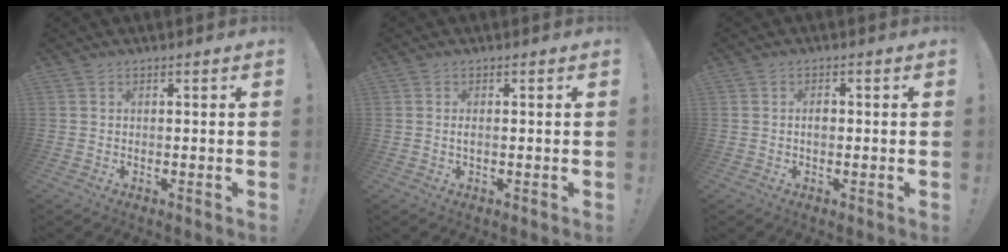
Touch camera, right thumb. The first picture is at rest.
{"total": 1.0, "force": [-0.2, 0.3, 0.9], "torque": [-0.020, 0.002, -0.003]}
{"total": 1.9, "force": [-0.4, 1.3, 1.3], "torque": [-0.022, 0.006, -0.008]}